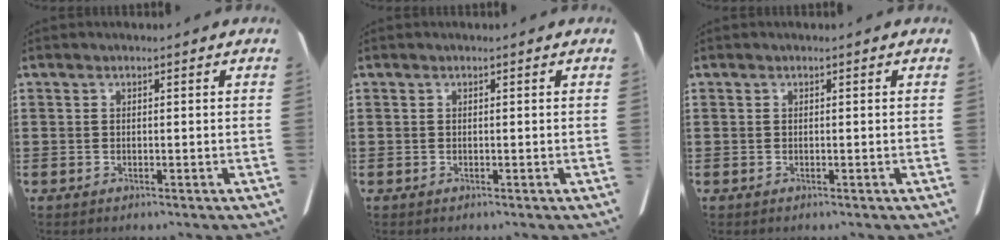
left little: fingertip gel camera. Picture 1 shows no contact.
{"total": 0.0}
{"total": 0.0}